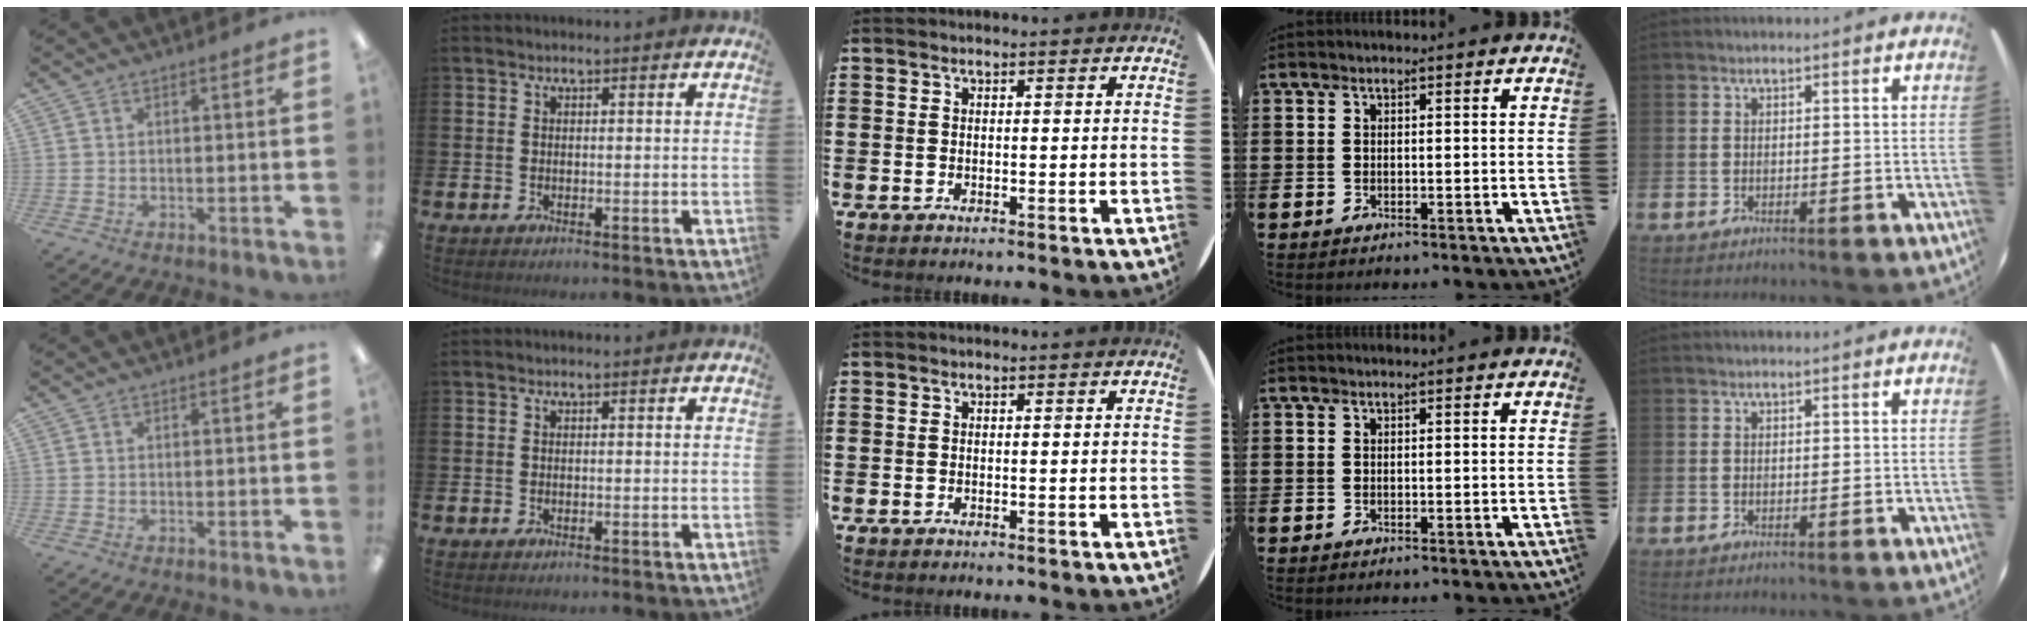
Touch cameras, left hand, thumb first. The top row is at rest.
{}